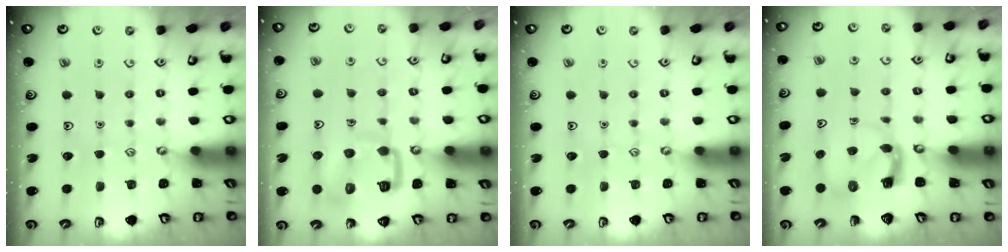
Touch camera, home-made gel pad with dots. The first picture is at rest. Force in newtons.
{"total": 11.7, "press": 11.7, "slide": 1.3}
{"total": 0.0}
{"total": 3.8, "press": 3.7, "slide": 0.7}